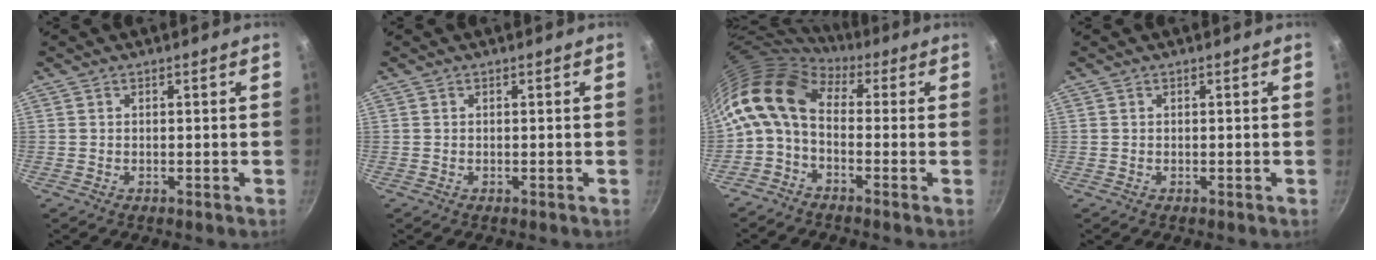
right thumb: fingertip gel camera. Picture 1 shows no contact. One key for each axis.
{"total": 0.0}
{"total": 10.5, "fx": 1.0, "fy": 6.5, "fz": 8.1, "tx": -0.149, "ty": 0.024, "tz": -0.002}
{"total": 0.0}